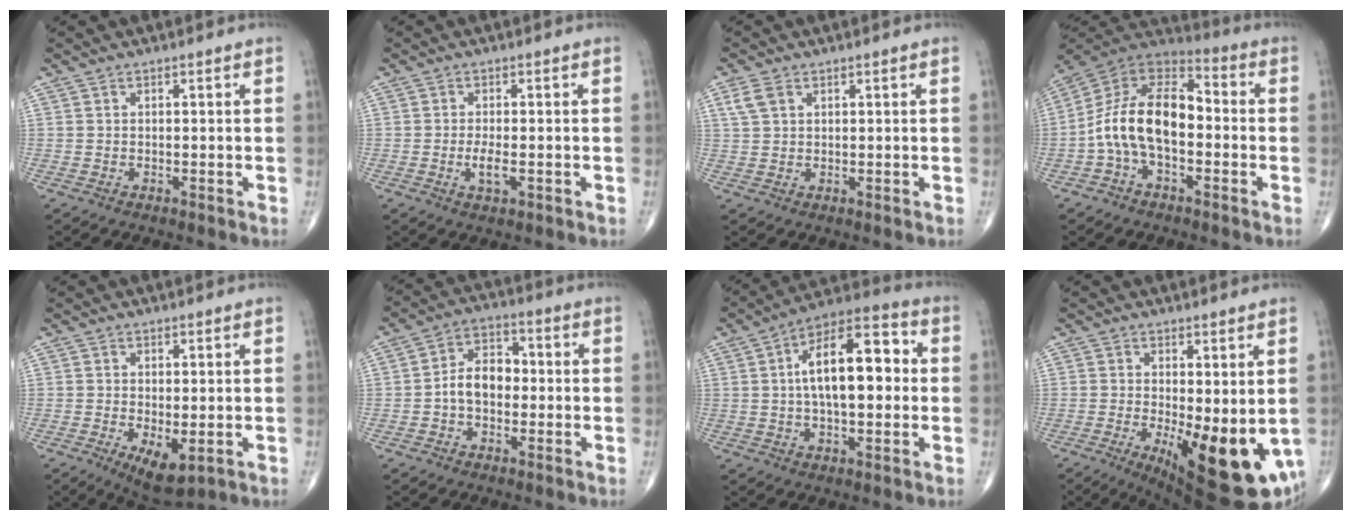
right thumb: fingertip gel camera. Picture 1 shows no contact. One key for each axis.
{"total": 3.2, "fx": -0.8, "fy": 1.2, "fz": 2.9, "tx": -0.057, "ty": -0.003, "tz": -0.016}
{"total": 3.3, "fx": 1.5, "fy": 2.1, "fz": 2.0, "tx": -0.044, "ty": 0.005, "tz": 0.038}
{"total": 15.9, "fx": -2.5, "fy": 9.0, "fz": 12.8, "tx": -0.222, "ty": 0.048, "tz": -0.056}
{"total": 6.2, "fx": -1.6, "fy": 2.7, "fz": 5.4, "tx": -0.086, "ty": -0.018, "tz": -0.016}
{"total": 7.7, "fx": -0.9, "fy": 5.3, "fz": 5.6, "tx": -0.079, "ty": 0.028, "tz": -0.028}
{"total": 16.5, "fx": 1.6, "fy": 7.6, "fz": 14.5, "tx": -0.215, "ty": 0.029, "tz": 0.016}
{"total": 15.6, "fx": -3.2, "fy": 5.4, "fz": 14.3, "tx": -0.176, "ty": -0.029, "tz": -0.025}